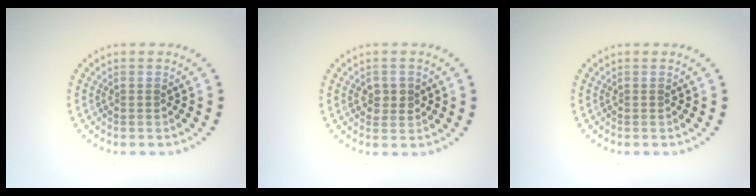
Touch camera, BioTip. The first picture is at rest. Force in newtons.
{"total": 1.8, "press": 1.8, "slide": 0.0}
{"total": 0.0}